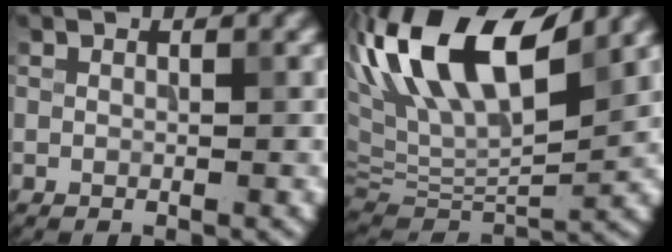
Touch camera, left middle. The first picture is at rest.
{"total": 13.3, "force": [5.3, 5.0, 11.2], "torque": [-0.209, 0.019, 0.093]}